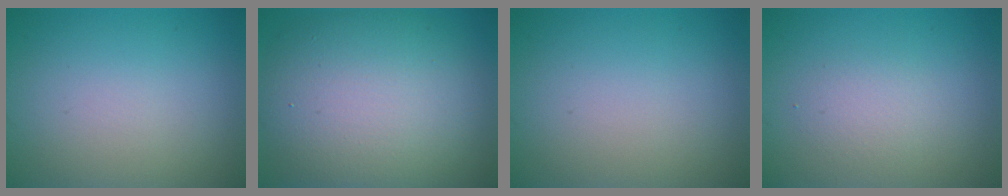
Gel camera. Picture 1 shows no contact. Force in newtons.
{"total": 11.8, "press": 11.7, "slide": 1.0}
{"total": 0.0}
{"total": 1.7, "press": 1.7, "slide": 0.2}